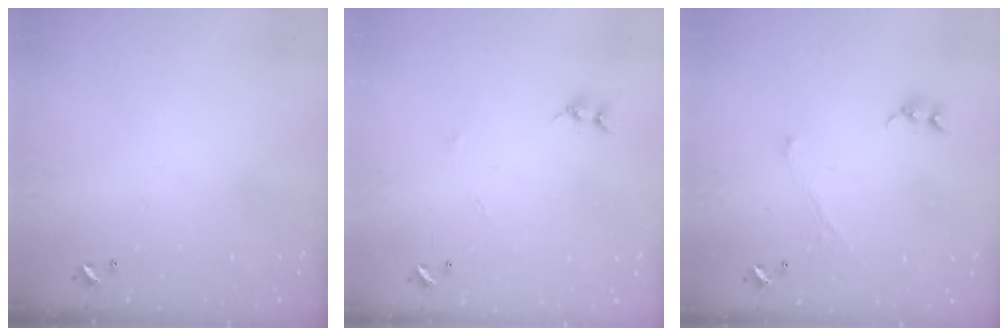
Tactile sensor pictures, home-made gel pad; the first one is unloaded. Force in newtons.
{"total": 5.8, "press": 5.8, "slide": 0.7}
{"total": 1.3, "press": 1.2, "slide": 0.5}